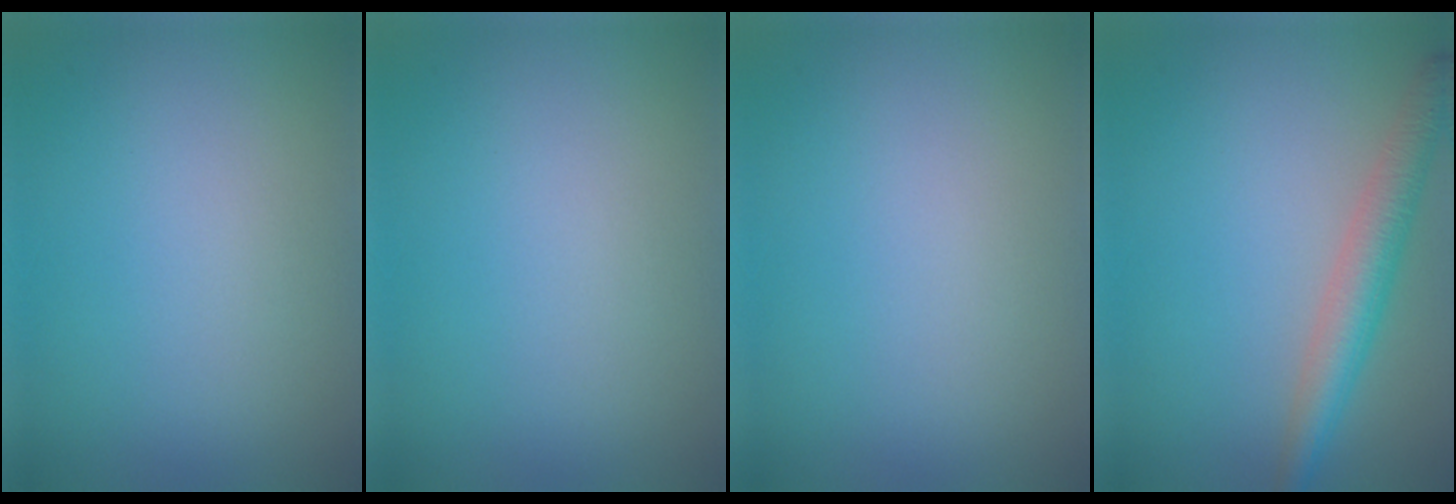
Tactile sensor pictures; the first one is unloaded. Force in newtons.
{"total": 0.0}
{"total": 0.0}
{"total": 4.2, "press": 4.2, "slide": 0.1}